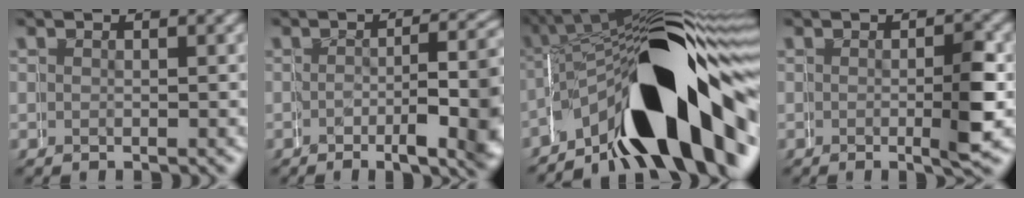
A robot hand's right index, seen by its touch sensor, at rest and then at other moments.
{"total": 5.7, "force": [-1.1, 1.4, 5.4], "torque": [-0.049, 0.005, -0.017]}
{"total": 20.2, "force": [-4.6, 8.6, 17.7], "torque": [-0.238, 0.023, -0.073]}
{"total": 2.7, "force": [0.0, -0.5, 2.7], "torque": [-0.023, 0.006, -0.003]}